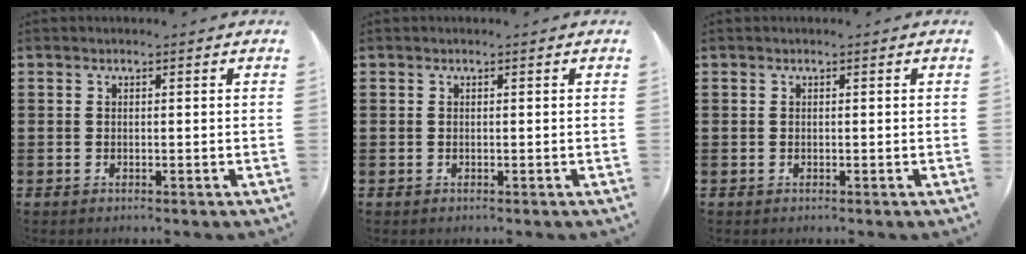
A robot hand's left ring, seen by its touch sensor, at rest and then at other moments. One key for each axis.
{"total": 0.0}
{"total": 0.0}